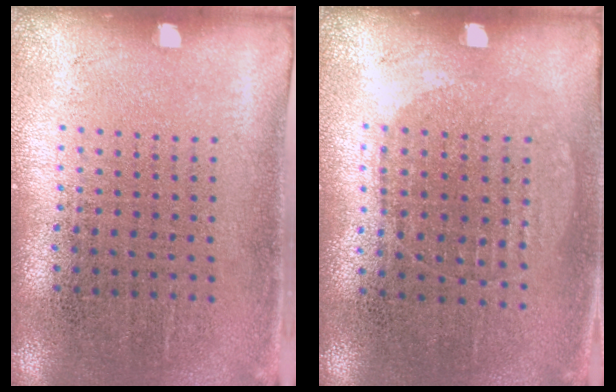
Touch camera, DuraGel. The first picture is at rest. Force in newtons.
{"total": 0.6, "press": 0.5, "slide": 0.3}